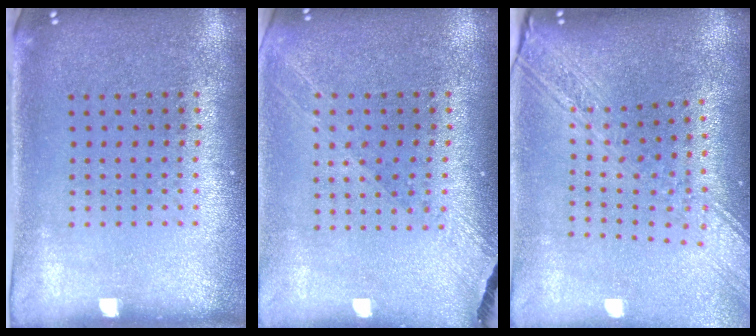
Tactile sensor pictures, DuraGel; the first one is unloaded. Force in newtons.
{"total": 1.3, "press": 1.2, "slide": 0.3}
{"total": 2.8, "press": 2.2, "slide": 1.7}